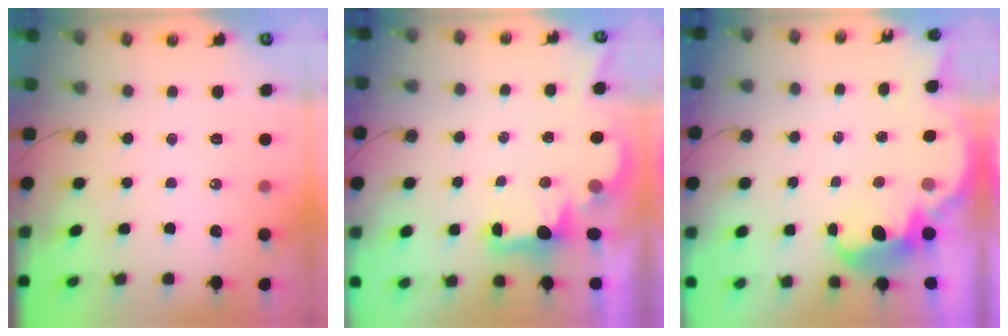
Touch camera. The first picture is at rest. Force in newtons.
{"total": 2.1, "press": 1.9, "slide": 0.8}
{"total": 5.8, "press": 5.7, "slide": 0.6}